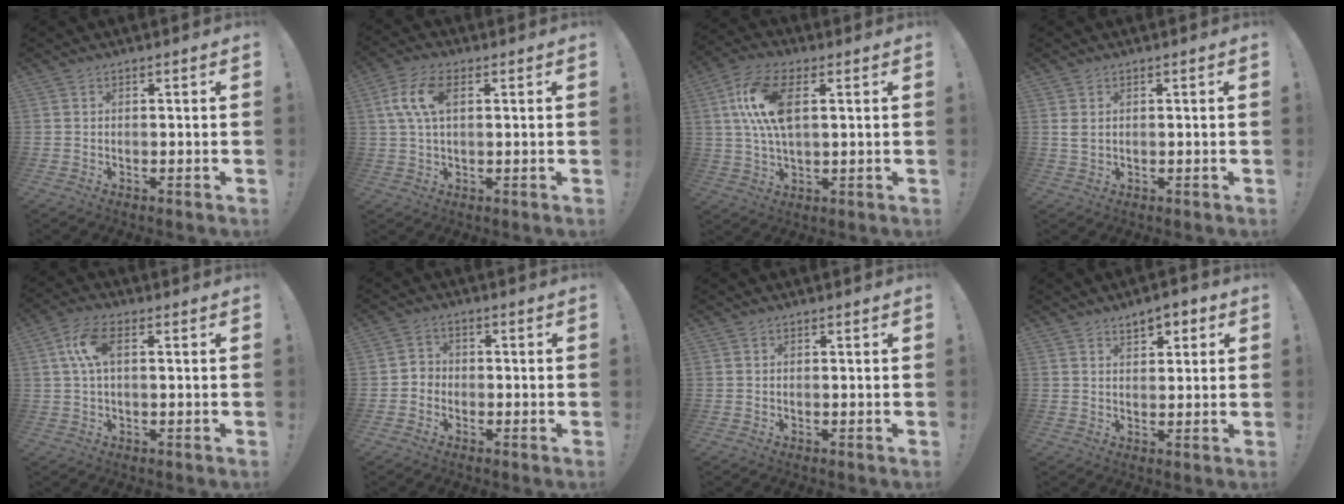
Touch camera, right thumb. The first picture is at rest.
{"total": 9.0, "force": [2.4, 4.6, 7.4], "torque": [-0.145, 0.004, 0.043]}
{"total": 13.3, "force": [3.3, 6.5, 11.1], "torque": [-0.232, -0.003, 0.058]}
{"total": 2.0, "force": [0.9, 1.1, 1.5], "torque": [-0.024, 0.001, 0.015]}
{"total": 8.4, "force": [1.5, 3.9, 7.3], "torque": [-0.140, 0.001, 0.027]}
{"total": 3.3, "force": [-1.6, 2.7, 1.0], "torque": [-0.014, 0.014, -0.029]}
{"total": 0.0}
{"total": 4.9, "force": [3.0, 2.8, 2.6], "torque": [-0.026, -0.012, 0.050]}